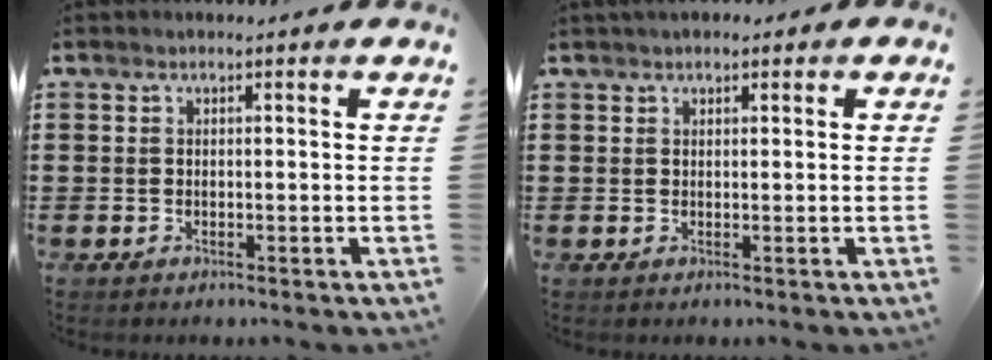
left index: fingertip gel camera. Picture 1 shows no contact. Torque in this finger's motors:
{"motor_torque": [2.14, 0.00, 1.06, 0.21]}